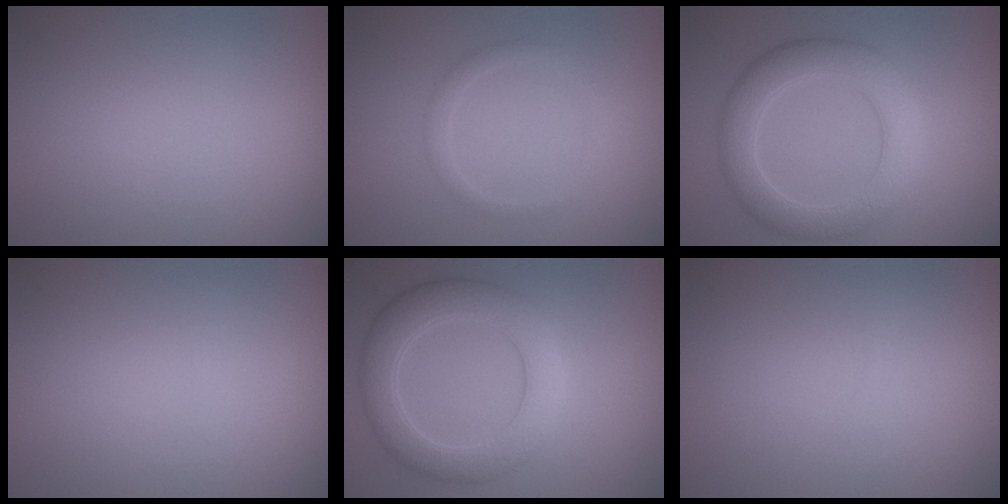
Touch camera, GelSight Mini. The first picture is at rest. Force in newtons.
{"total": 1.4, "press": 1.4, "slide": 0.1}
{"total": 5.3, "press": 5.2, "slide": 0.3}
{"total": 0.0}
{"total": 5.4, "press": 5.4, "slide": 0.1}
{"total": 0.0}